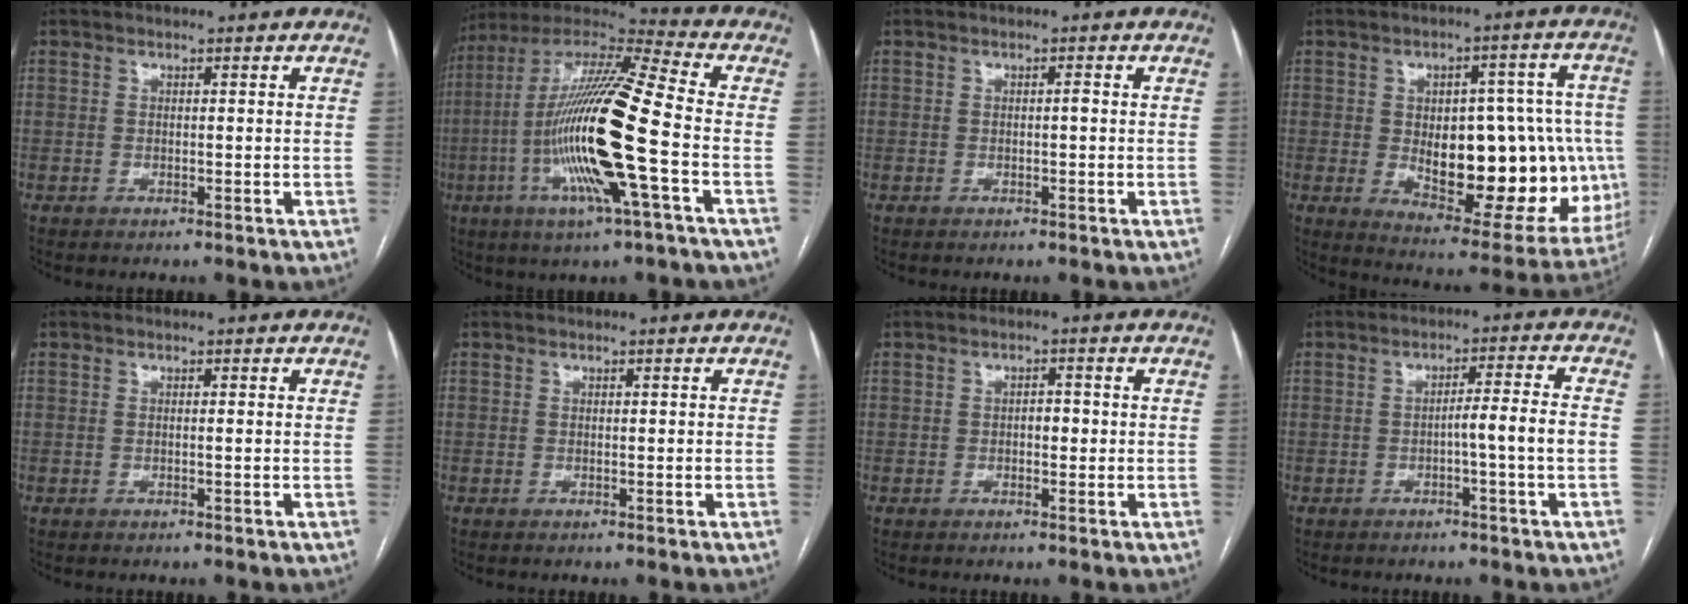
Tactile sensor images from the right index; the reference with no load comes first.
{"total": 20.7, "force": [-4.4, 0.8, 20.2], "torque": [-0.412, -0.013, -0.091]}
{"total": 0.5, "force": [-0.1, 0.0, 0.5], "torque": [-0.009, 0.001, -0.001]}
{"total": 23.9, "force": [-2.1, 10.0, 21.6], "torque": [-0.237, 0.019, 0.008]}
{"total": 0.0}
{"total": 0.0}
{"total": 1.7, "force": [-0.2, 0.9, 1.4], "torque": [-0.018, 0.004, -0.003]}
{"total": 4.7, "force": [-1.4, -0.9, 4.4], "torque": [-0.063, 0.009, -0.021]}